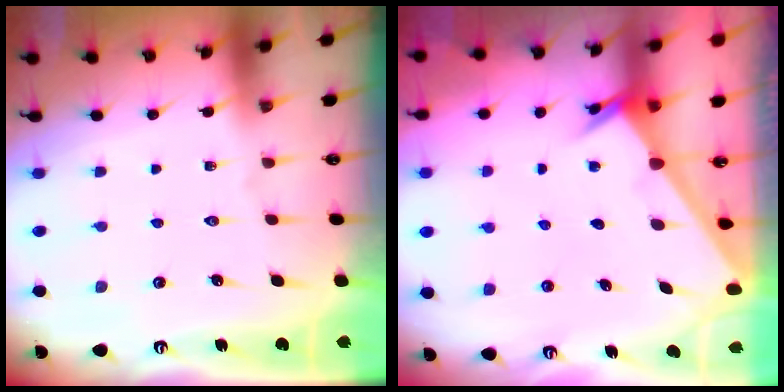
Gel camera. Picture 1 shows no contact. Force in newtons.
{"total": 2.4, "press": 2.4, "slide": 0.2}